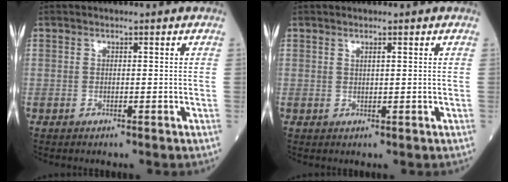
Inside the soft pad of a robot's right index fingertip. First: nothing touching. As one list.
[{"total": 0.7, "force": [0.5, 0.0, 0.6], "torque": [-0.012, -0.001, 0.010]}]